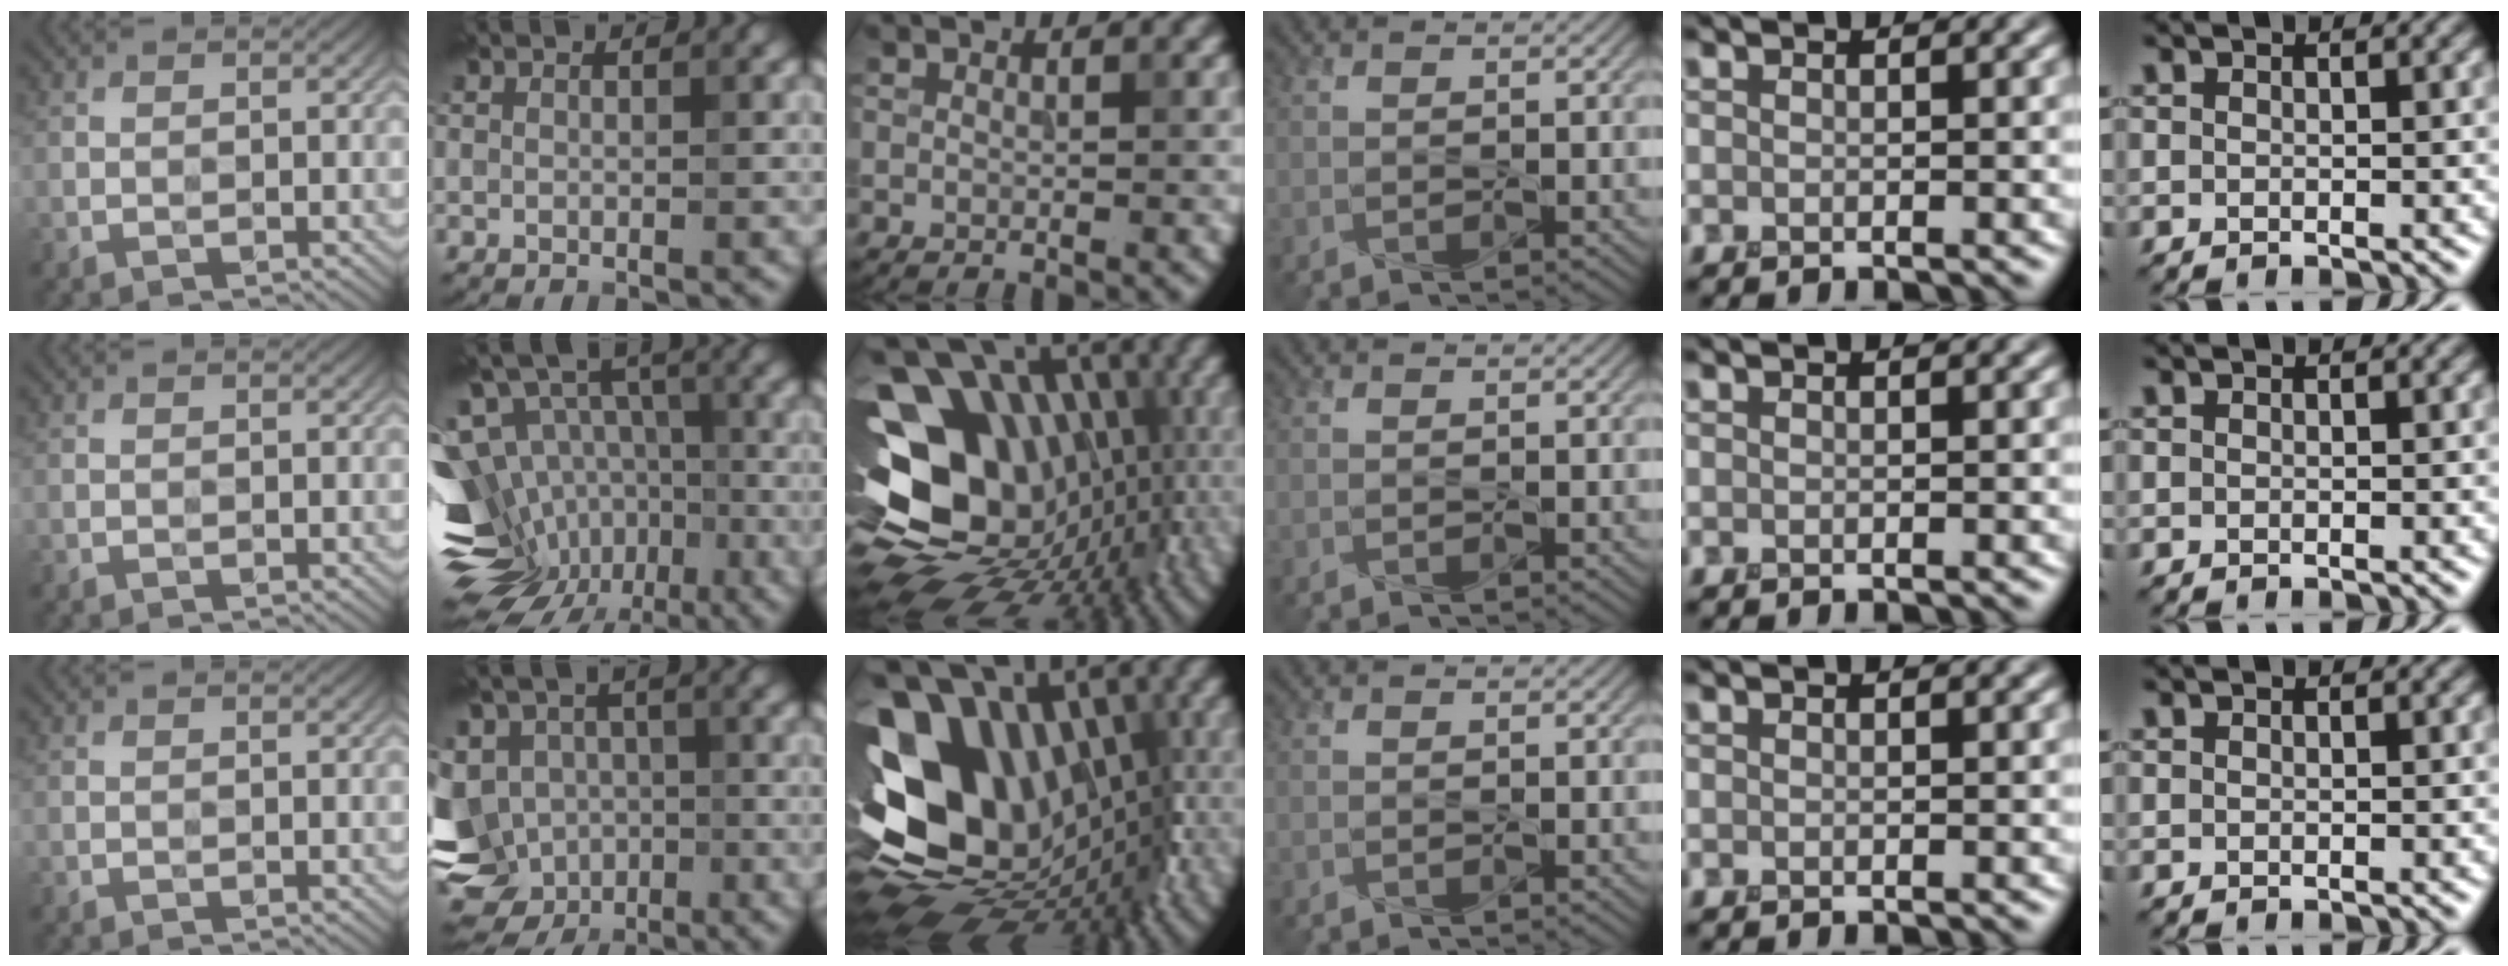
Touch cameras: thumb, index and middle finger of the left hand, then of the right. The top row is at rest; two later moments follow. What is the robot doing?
{"motion": "press", "object": "stapler"}